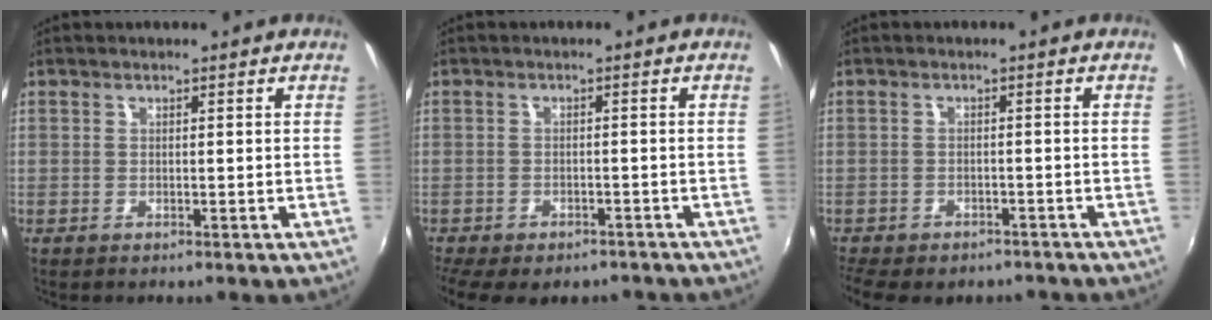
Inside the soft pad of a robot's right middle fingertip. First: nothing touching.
{"total": 11.1, "force": [-8.7, 4.5, 5.4], "torque": [-0.124, -0.038, -0.126]}
{"total": 10.7, "force": [-8.4, 4.7, 4.7], "torque": [-0.114, -0.029, -0.121]}